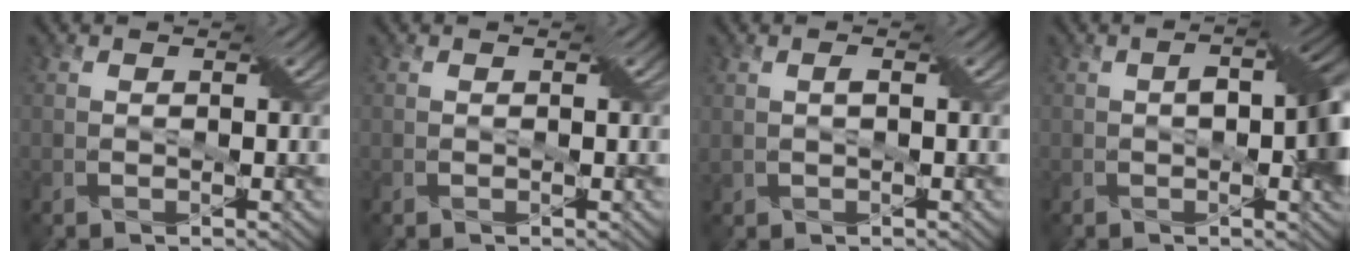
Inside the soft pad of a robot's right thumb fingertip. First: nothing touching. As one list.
[{"total": 0.0}, {"total": 1.1, "force": [0.2, 0.5, 1.0], "torque": [-0.026, 0.007, 0.006]}, {"total": 8.7, "force": [0.1, 3.6, 8.0], "torque": [-0.109, 0.005, 0.003]}]